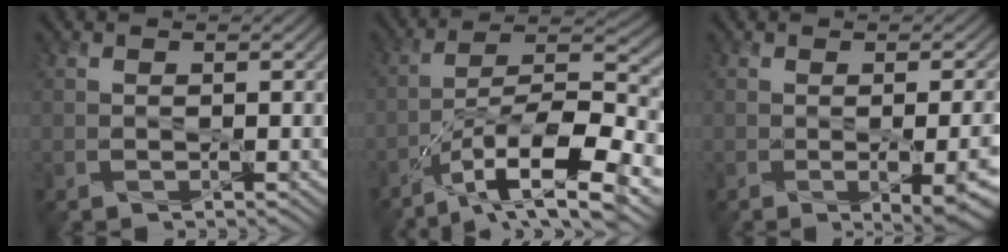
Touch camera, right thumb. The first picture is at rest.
{"total": 14.9, "force": [-8.7, 4.5, 11.2], "torque": [-0.210, -0.010, -0.154]}
{"total": 6.3, "force": [-2.1, 2.0, 5.6], "torque": [-0.075, -0.017, -0.012]}